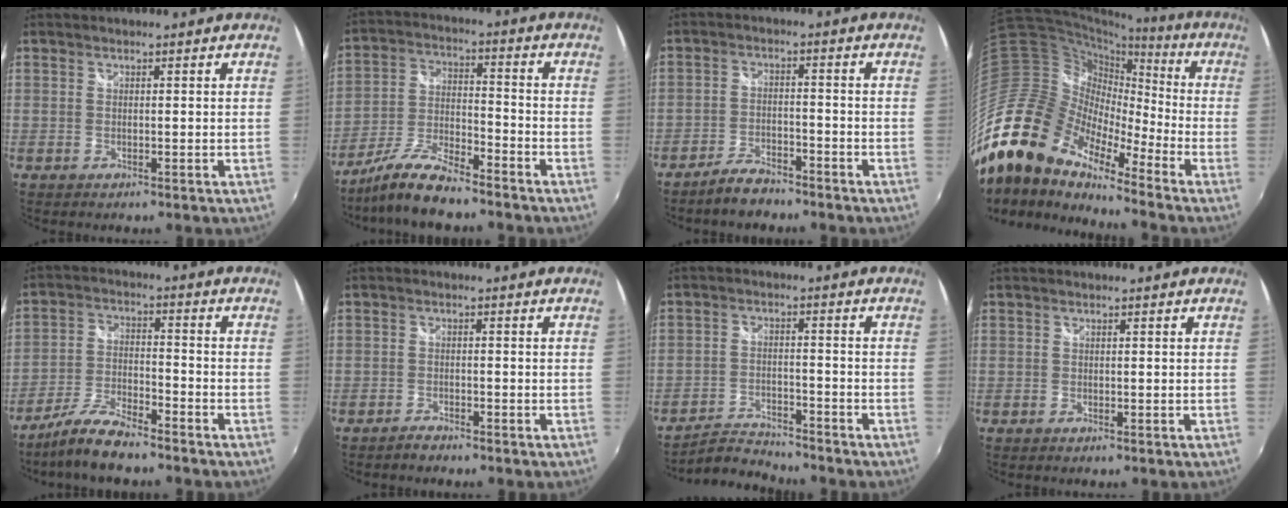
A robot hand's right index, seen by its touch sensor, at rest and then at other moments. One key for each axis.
{"total": 10.8, "fx": -9.0, "fy": 2.0, "fz": 5.6, "tx": -0.119, "ty": 0.001, "tz": -0.171}
{"total": 5.3, "fx": -4.6, "fy": 1.8, "fz": 2.1, "tx": -0.061, "ty": 0.003, "tz": -0.081}
{"total": 22.4, "fx": -16.5, "fy": 9.3, "fz": 11.8, "tx": -0.215, "ty": -0.020, "tz": -0.333}
{"total": 8.8, "fx": -7.3, "fy": 1.7, "fz": 4.6, "tx": -0.100, "ty": -0.001, "tz": -0.138}
{"total": 1.8, "fx": -1.7, "fy": 0.4, "fz": 0.3, "tx": -0.012, "ty": -0.001, "tz": -0.034}
{"total": 6.3, "fx": -6.2, "fy": 1.0, "fz": 0.5, "tx": -0.035, "ty": 0.008, "tz": -0.113}
{"total": 0.0}